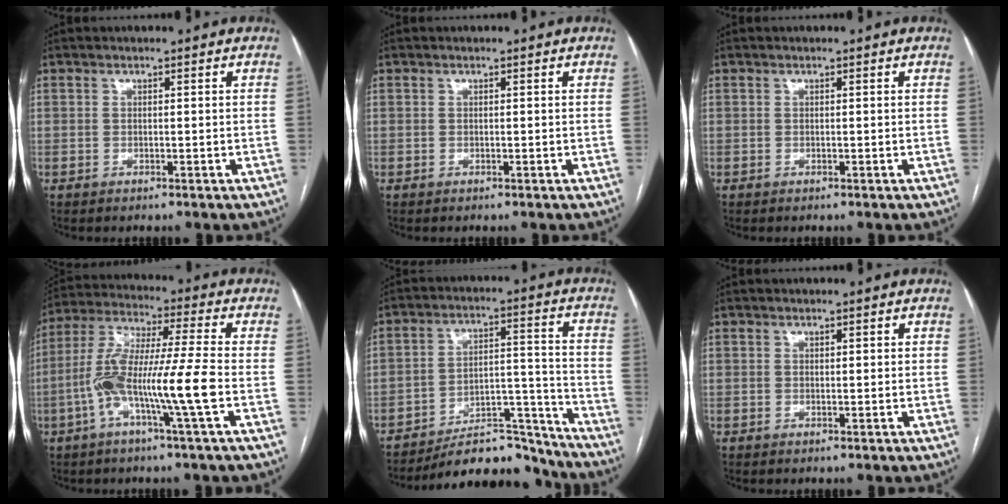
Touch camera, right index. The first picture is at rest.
{"total": 0.0}
{"total": 0.0}
{"total": 13.3, "force": [-3.9, -0.5, 12.7], "torque": [-0.255, 0.004, -0.082]}
{"total": 13.8, "force": [-13.1, 3.4, 2.6], "torque": [-0.018, 0.053, -0.198]}
{"total": 0.6, "force": [0.3, 0.3, 0.5], "torque": [-0.006, 0.001, 0.005]}